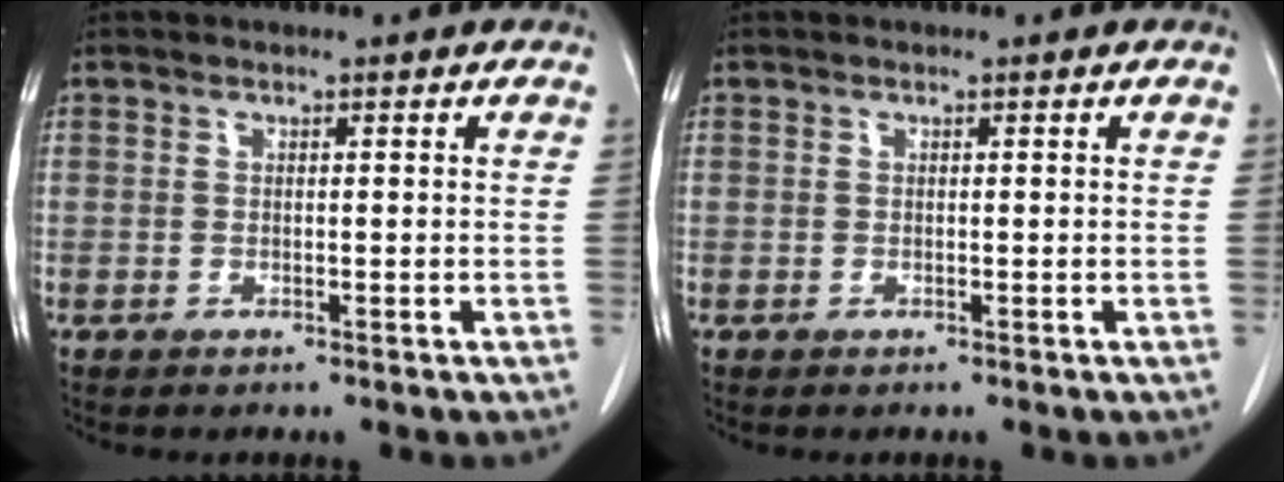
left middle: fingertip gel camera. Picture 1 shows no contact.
{"total": 0.0}